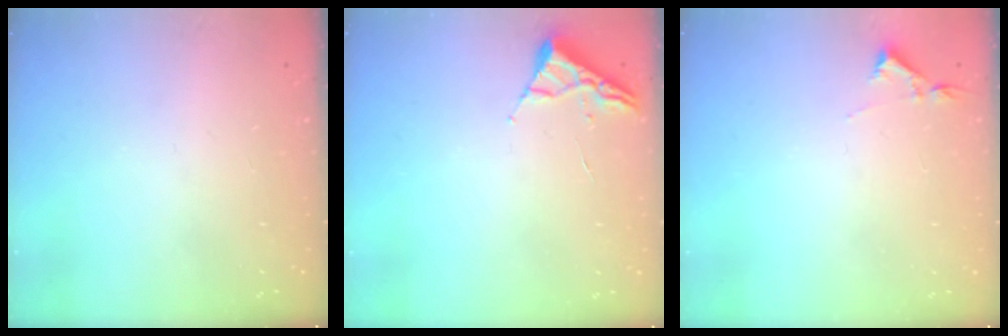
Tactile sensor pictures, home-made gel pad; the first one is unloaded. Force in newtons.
{"total": 2.6, "press": 2.6, "slide": 0.3}
{"total": 2.9, "press": 2.9, "slide": 0.5}